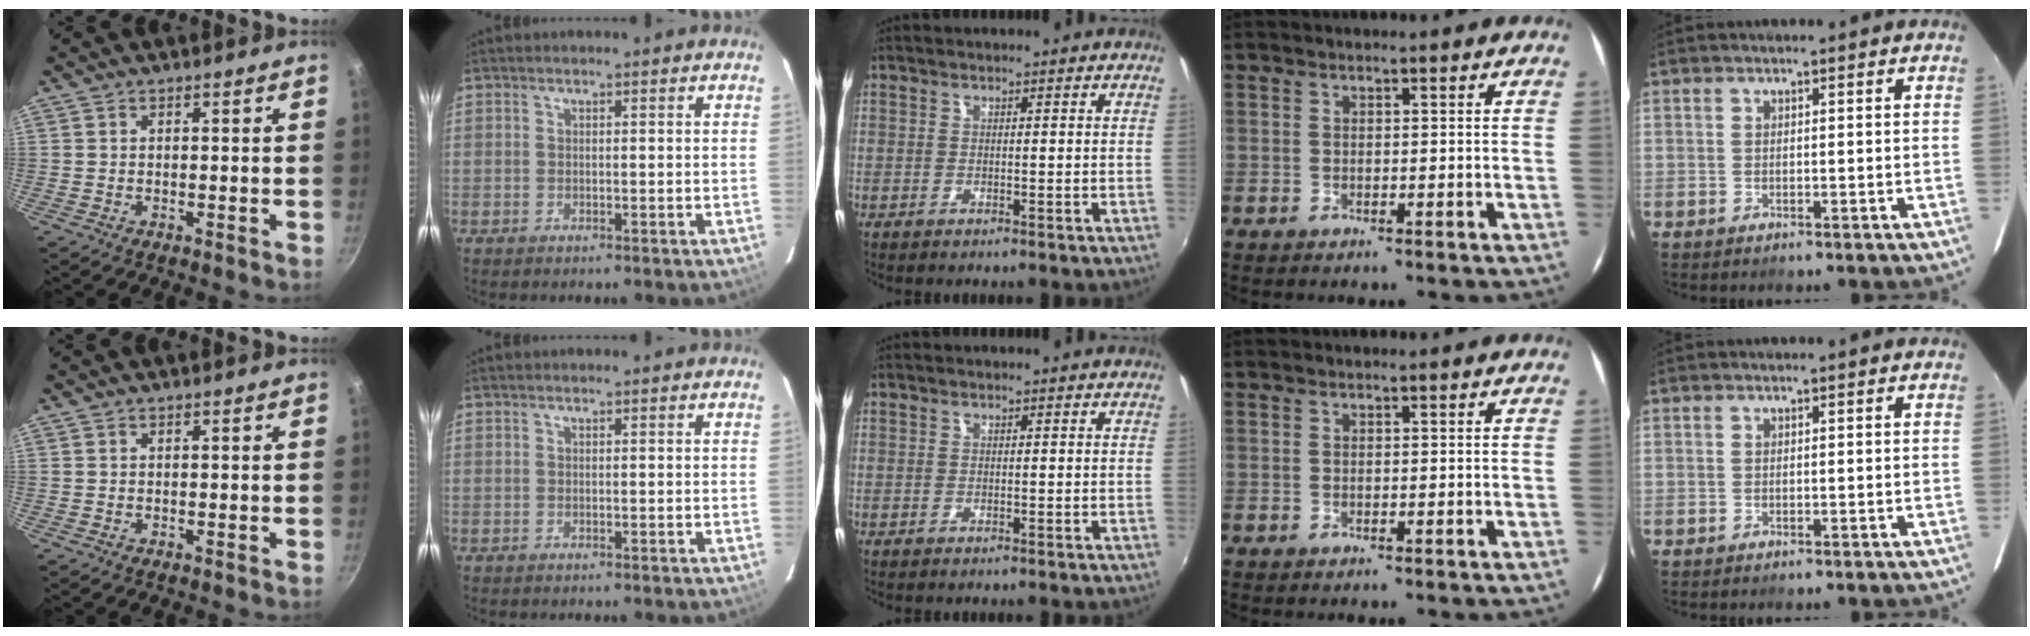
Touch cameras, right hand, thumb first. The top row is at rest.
{}